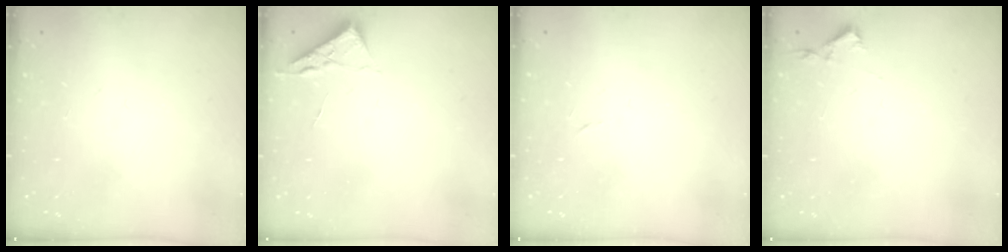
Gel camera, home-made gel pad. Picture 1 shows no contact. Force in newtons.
{"total": 3.5, "press": 3.4, "slide": 0.5}
{"total": 2.4, "press": 2.4, "slide": 0.4}
{"total": 2.9, "press": 2.9, "slide": 0.5}